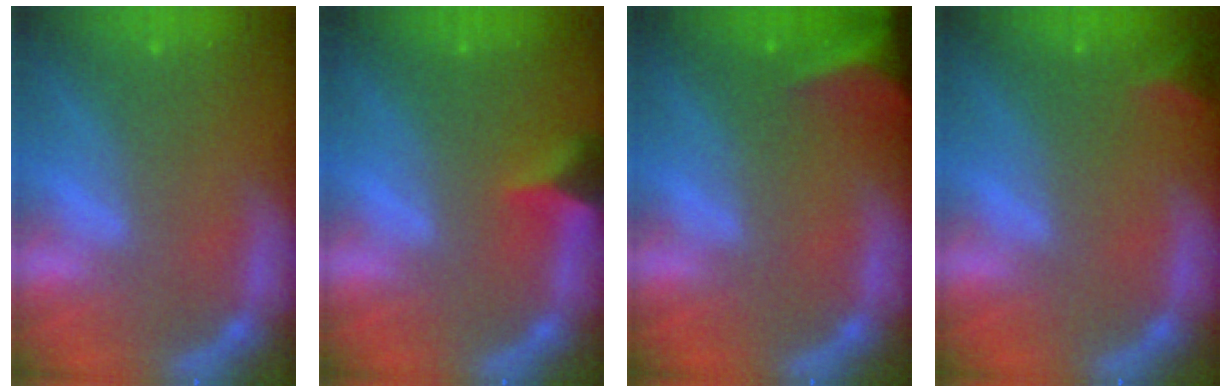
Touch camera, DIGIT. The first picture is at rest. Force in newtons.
{"total": 2.9}
{"total": 8.5}
{"total": 1.9}